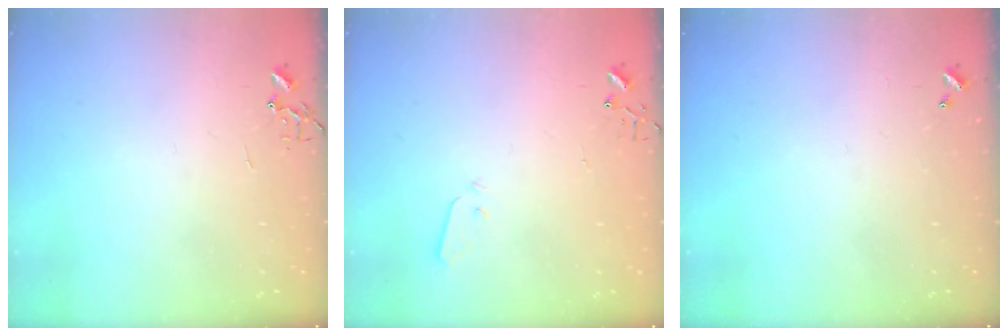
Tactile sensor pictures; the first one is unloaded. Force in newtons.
{"total": 2.2, "press": 2.2, "slide": 0.4}
{"total": 0.0}